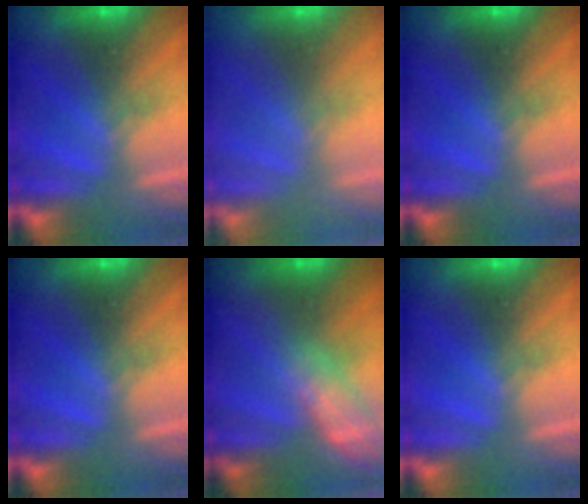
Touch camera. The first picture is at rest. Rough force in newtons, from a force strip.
{"total": 2.8}
{"total": 0.0}
{"total": 0.0}
{"total": 2.5}
{"total": 0.0}